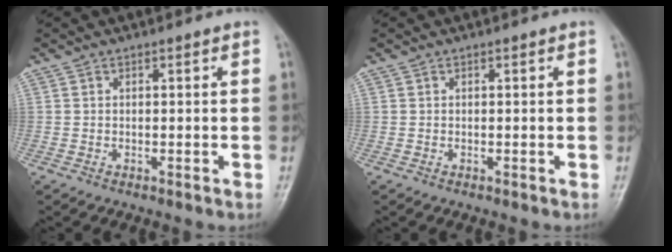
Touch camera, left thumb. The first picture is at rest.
{"total": 0.0}